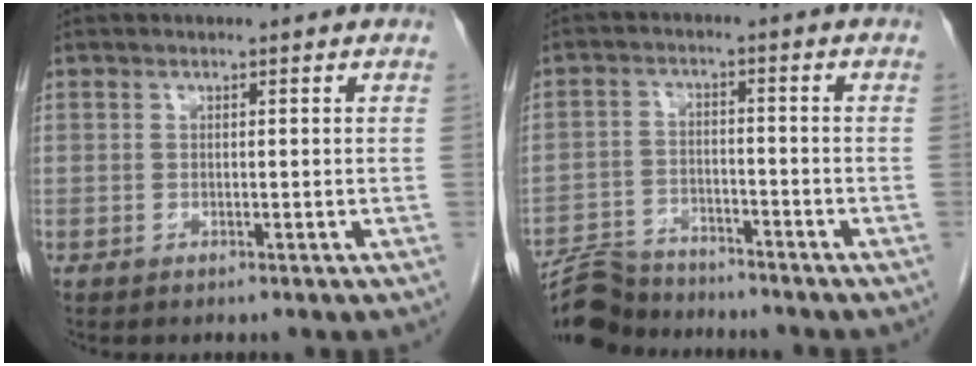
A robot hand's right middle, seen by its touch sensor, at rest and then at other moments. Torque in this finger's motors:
{"motor_torque": [0.94, -1.20, 0.15, 0.02]}